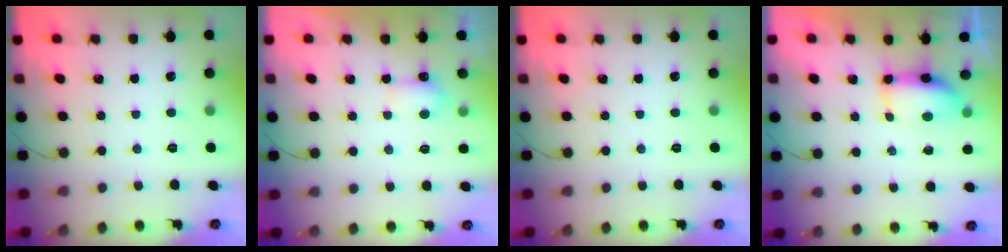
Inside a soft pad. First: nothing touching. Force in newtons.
{"total": 3.2, "press": 3.0, "slide": 1.1}
{"total": 0.0}
{"total": 7.5, "press": 7.2, "slide": 2.1}